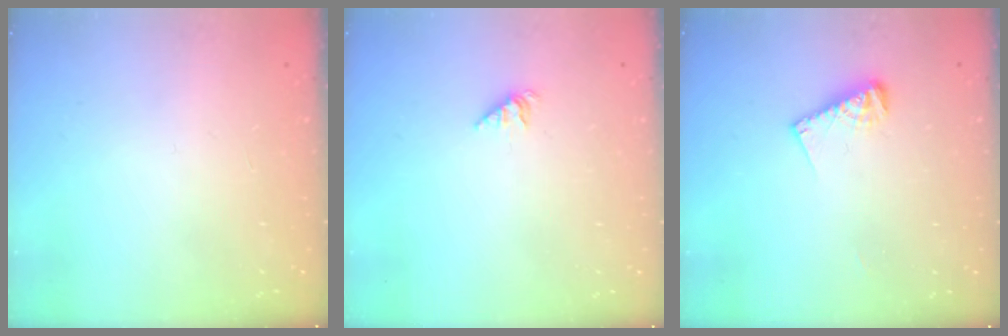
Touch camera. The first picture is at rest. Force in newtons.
{"total": 1.9, "press": 1.9, "slide": 0.4}
{"total": 6.7, "press": 6.7, "slide": 1.0}